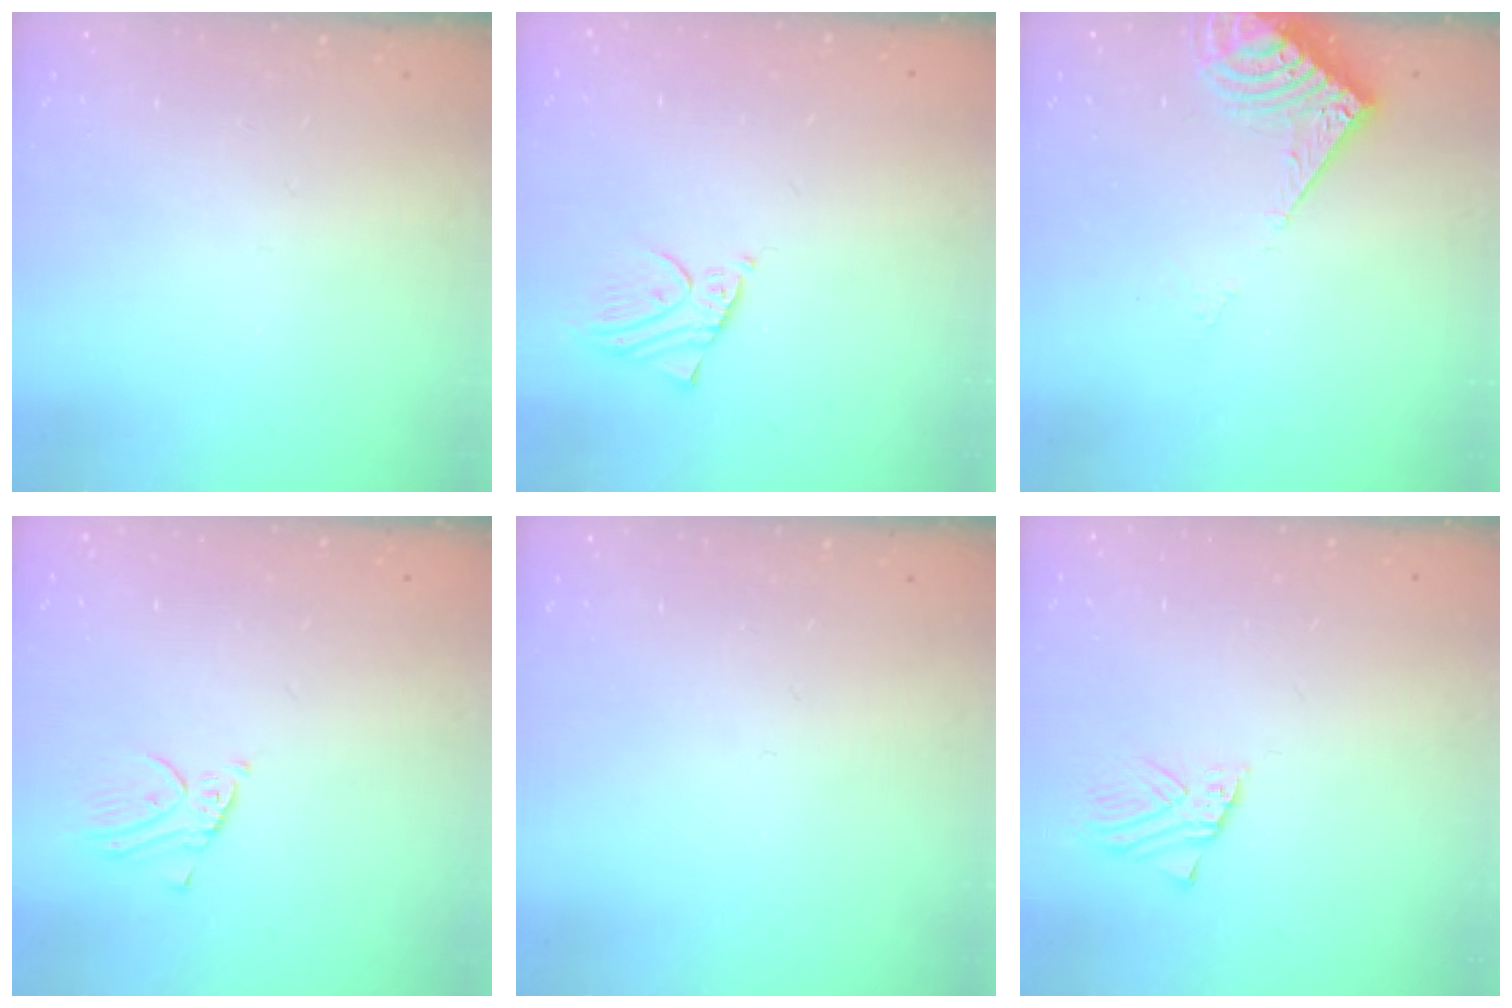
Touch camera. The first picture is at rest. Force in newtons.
{"total": 2.9, "press": 2.9, "slide": 0.2}
{"total": 7.6, "press": 7.5, "slide": 0.8}
{"total": 2.8, "press": 2.8, "slide": 0.1}
{"total": 0.0}
{"total": 1.8, "press": 1.8, "slide": 0.1}